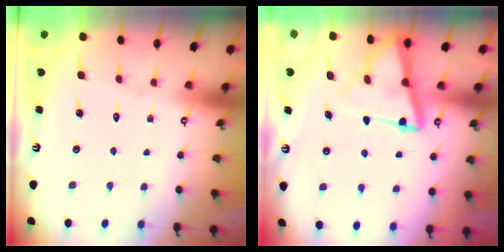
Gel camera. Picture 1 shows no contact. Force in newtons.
{"total": 11.2, "press": 11.2, "slide": 1.2}